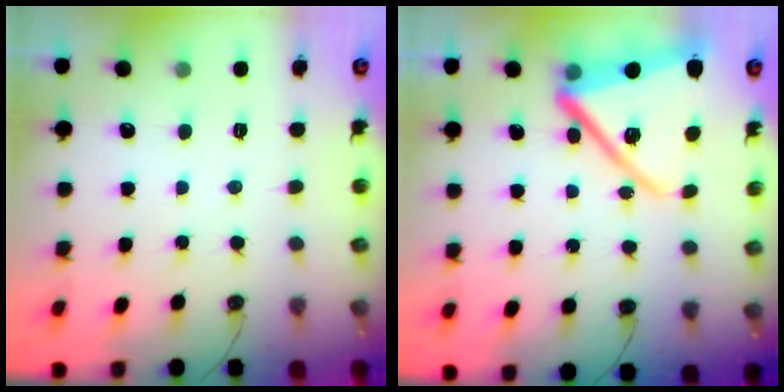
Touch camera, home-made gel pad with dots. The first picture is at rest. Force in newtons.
{"total": 18.1, "press": 18.0, "slide": 1.5}